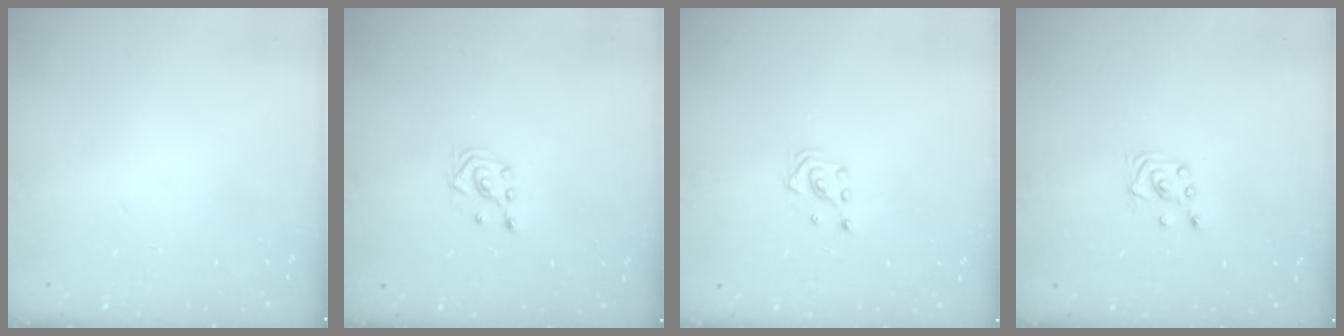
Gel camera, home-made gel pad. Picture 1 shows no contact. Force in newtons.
{"total": 3.0, "press": 2.8, "slide": 1.0}
{"total": 2.6, "press": 2.6, "slide": 0.3}
{"total": 2.0, "press": 2.0, "slide": 0.2}